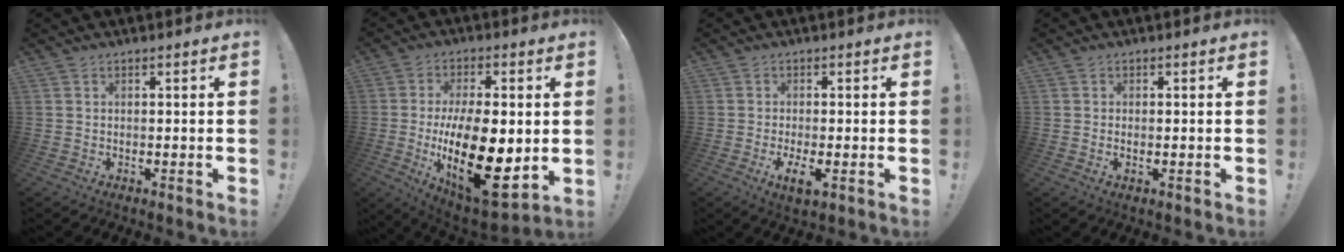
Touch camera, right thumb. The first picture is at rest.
{"total": 24.1, "force": [-2.8, 10.9, 21.3], "torque": [-0.391, -0.010, -0.033]}
{"total": 4.8, "force": [-1.4, 1.2, 4.4], "torque": [-0.070, -0.011, -0.024]}
{"total": 0.7, "force": [-0.1, 0.3, 0.7], "torque": [-0.011, -0.001, -0.001]}